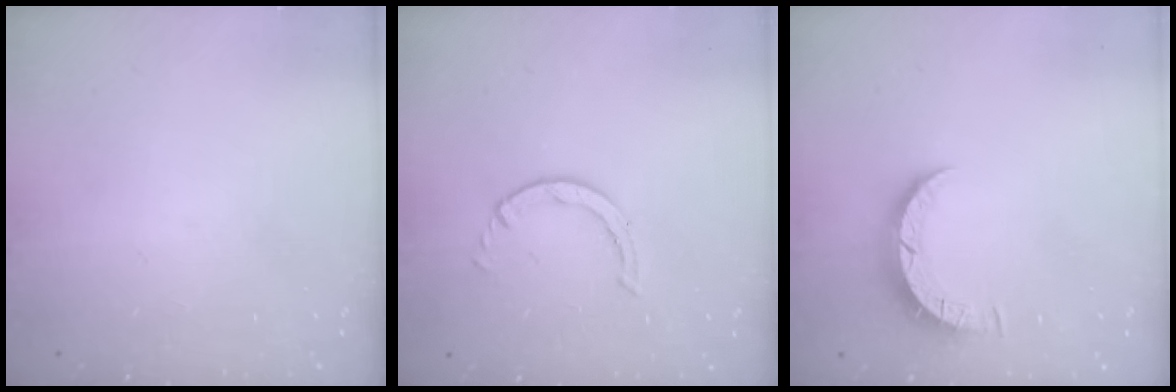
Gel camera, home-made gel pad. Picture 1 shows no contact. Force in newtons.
{"total": 0.6, "press": 0.6, "slide": 0.1}
{"total": 5.0, "press": 4.9, "slide": 0.6}